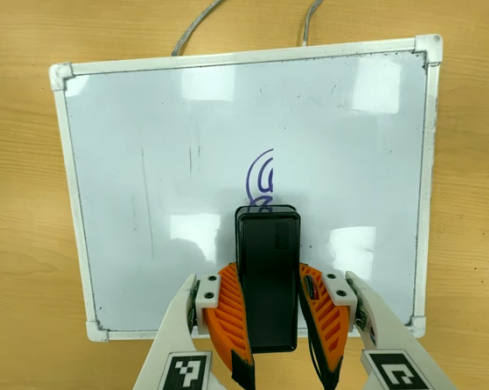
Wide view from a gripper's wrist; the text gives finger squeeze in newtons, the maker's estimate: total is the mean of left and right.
{"total": 6.4, "left": 5.3, "right": 7.5}